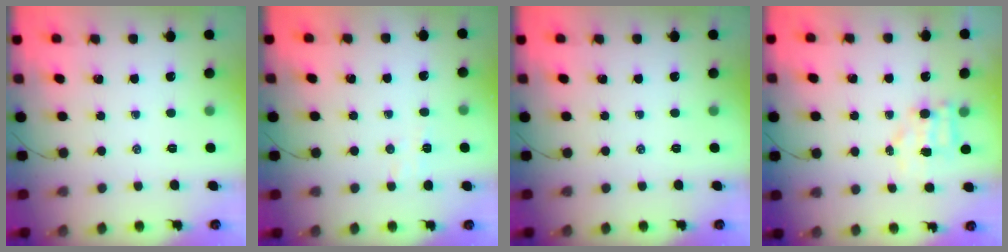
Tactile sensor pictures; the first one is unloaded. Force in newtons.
{"total": 3.3, "press": 3.2, "slide": 0.9}
{"total": 0.0}
{"total": 4.8, "press": 4.8, "slide": 0.6}